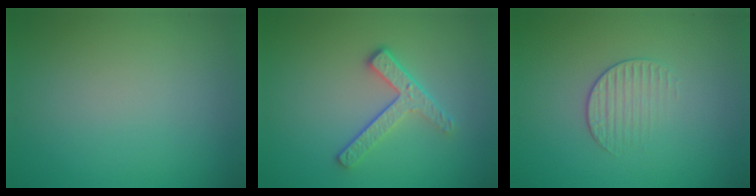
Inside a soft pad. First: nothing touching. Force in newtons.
{"total": 3.0, "press": 2.5, "slide": 1.8}
{"total": 1.7, "press": 1.0, "slide": 1.4}